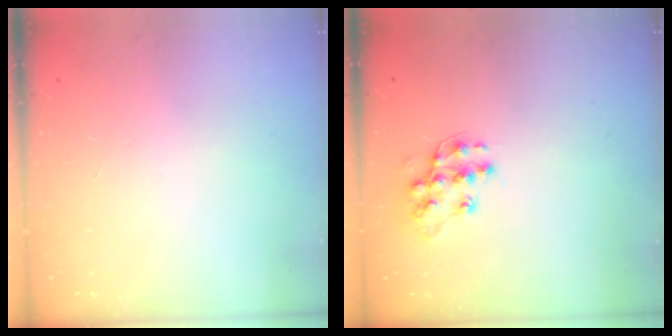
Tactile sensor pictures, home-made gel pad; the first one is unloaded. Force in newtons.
{"total": 12.2, "press": 12.2, "slide": 0.9}